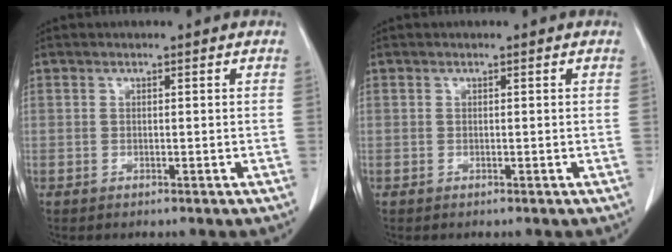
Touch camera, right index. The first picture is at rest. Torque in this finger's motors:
{"motor_torque": [0.00, 0.00, 0.00, 0.00]}